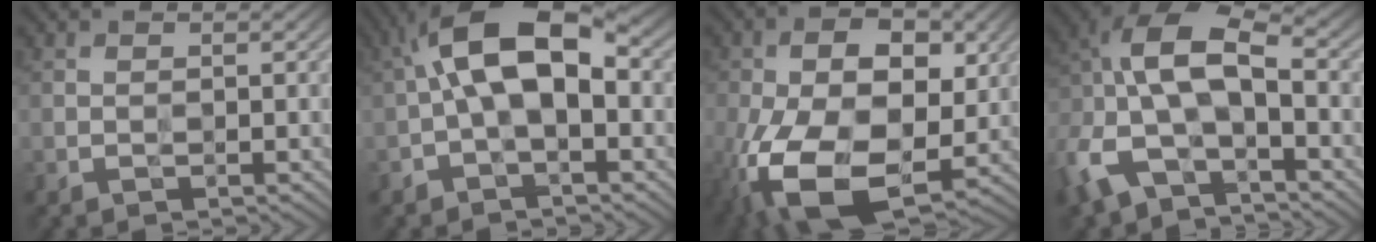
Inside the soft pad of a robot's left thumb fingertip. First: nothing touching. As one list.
[{"total": 10.9, "force": [0.6, 5.4, 9.5], "torque": [-0.166, 0.030, -0.001]}, {"total": 16.6, "force": [-3.0, 9.8, 13.1], "torque": [-0.260, -0.021, -0.054]}, {"total": 12.5, "force": [-3.3, 6.7, 10.0], "torque": [-0.225, 0.005, -0.070]}]